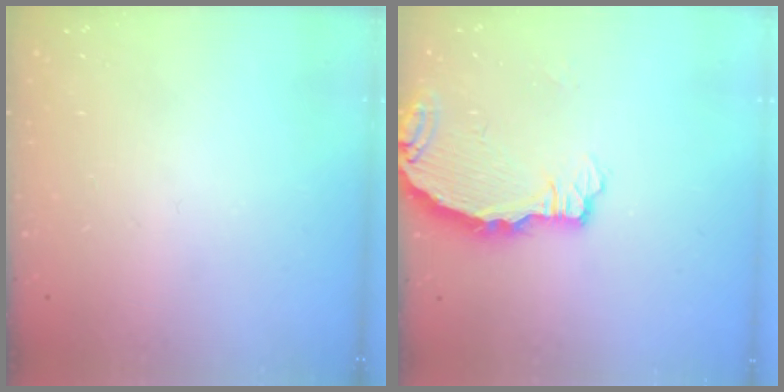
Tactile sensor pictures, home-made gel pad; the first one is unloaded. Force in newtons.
{"total": 3.7, "press": 3.7, "slide": 0.4}